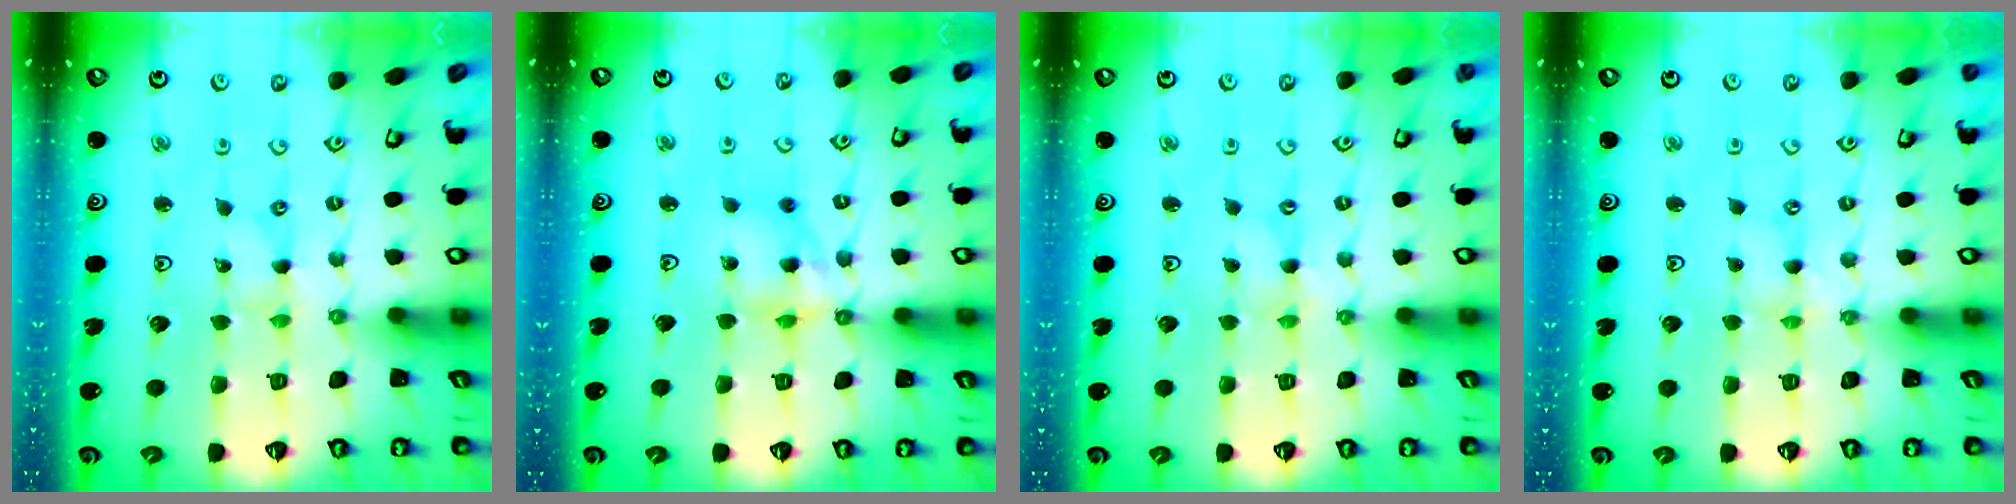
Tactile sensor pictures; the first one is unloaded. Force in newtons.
{"total": 11.6, "press": 11.4, "slide": 1.9}
{"total": 0.0}
{"total": 0.6, "press": 0.6, "slide": 0.1}